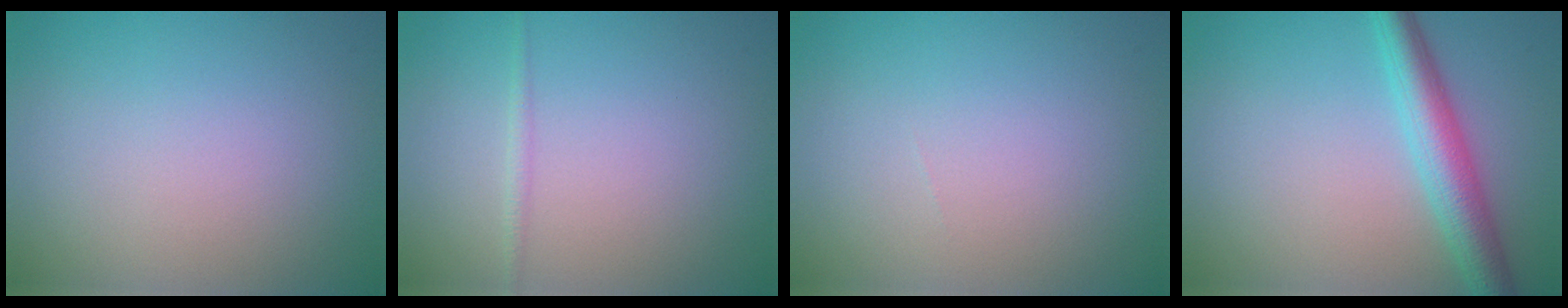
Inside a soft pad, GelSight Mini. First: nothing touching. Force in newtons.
{"total": 0.8, "press": 0.8, "slide": 0.1}
{"total": 0.0}
{"total": 4.5, "press": 4.5, "slide": 0.1}